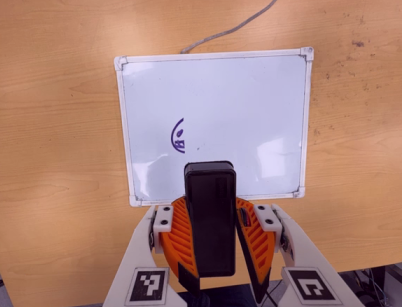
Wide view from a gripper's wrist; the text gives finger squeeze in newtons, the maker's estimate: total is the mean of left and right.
{"total": 11.0, "left": 10.3, "right": 11.7}